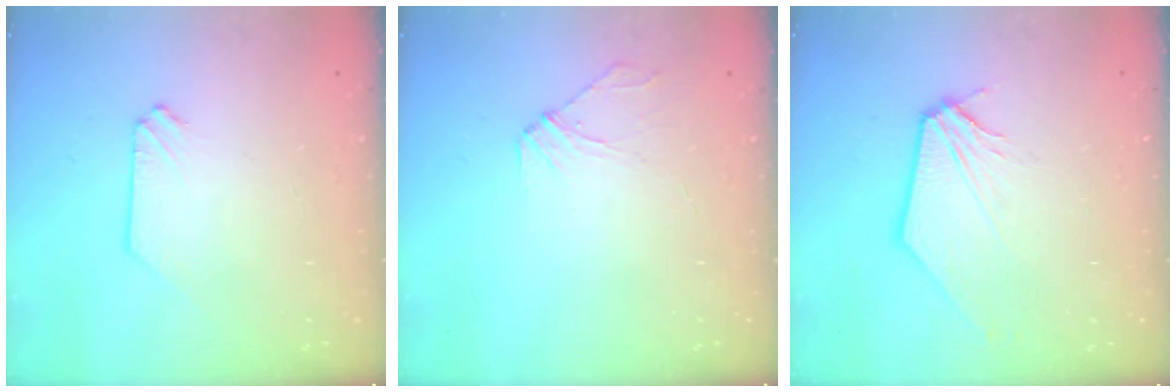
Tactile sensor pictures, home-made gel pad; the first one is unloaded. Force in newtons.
{"total": 4.4, "press": 4.4, "slide": 0.4}
{"total": 2.5, "press": 2.5, "slide": 0.3}